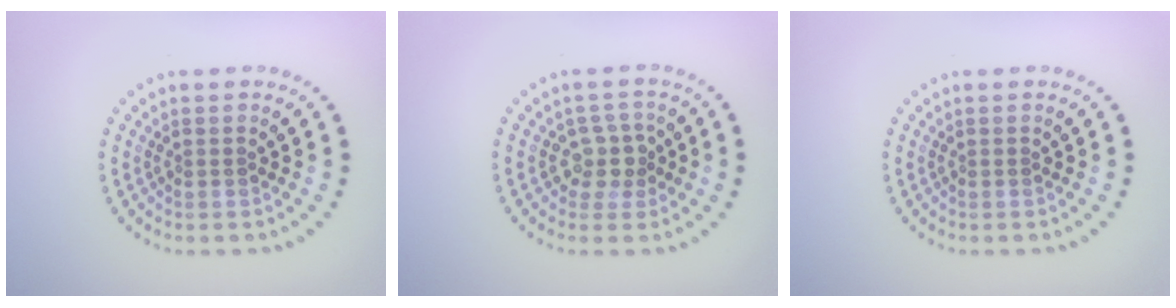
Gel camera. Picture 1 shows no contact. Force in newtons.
{"total": 2.5, "press": 2.1, "slide": 1.4}
{"total": 0.0}